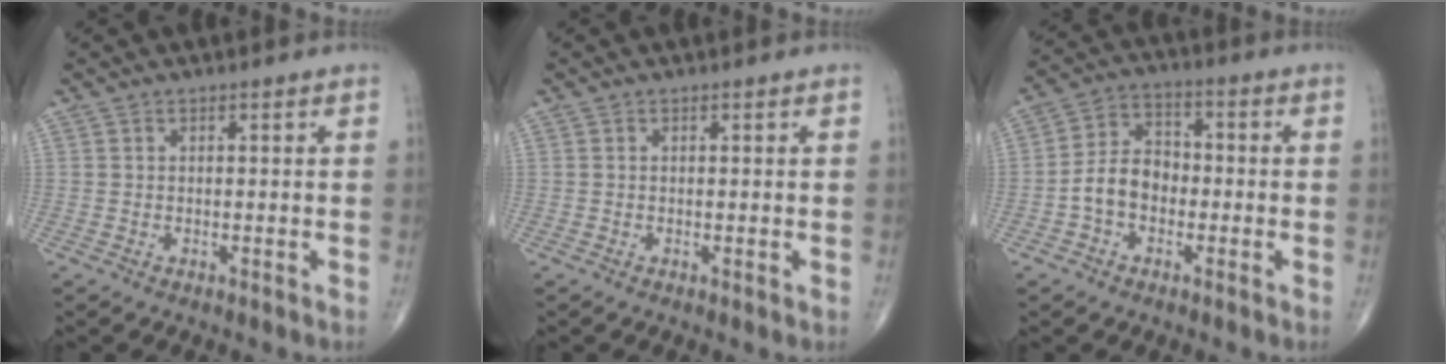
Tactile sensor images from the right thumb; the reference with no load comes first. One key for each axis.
{"total": 0.0}
{"total": 8.2, "fx": -2.1, "fy": 6.0, "fz": 5.3, "tx": -0.079, "ty": 0.033, "tz": -0.051}